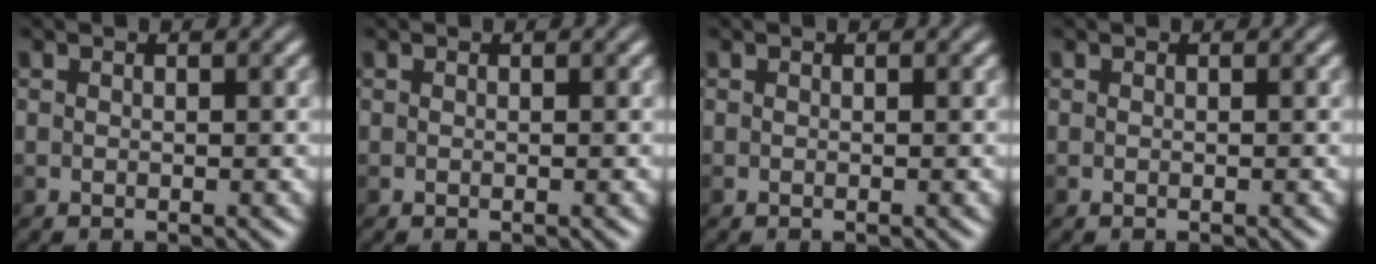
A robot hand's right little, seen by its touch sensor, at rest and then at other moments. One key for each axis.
{"total": 0.0}
{"total": 0.0}
{"total": 0.0}